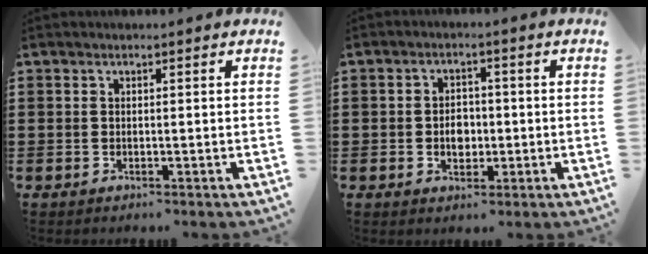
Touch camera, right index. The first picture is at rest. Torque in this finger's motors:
{"motor_torque": [2.14, 0.00, 0.13, 0.03]}